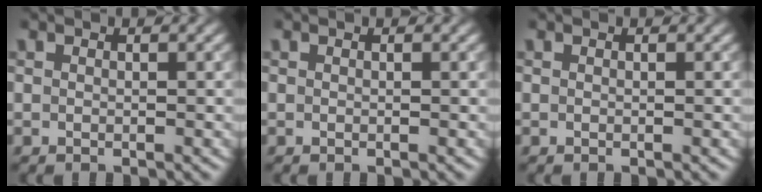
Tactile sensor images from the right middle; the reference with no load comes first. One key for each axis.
{"total": 0.0}
{"total": 0.0}